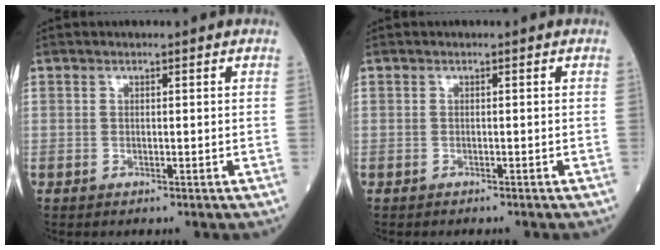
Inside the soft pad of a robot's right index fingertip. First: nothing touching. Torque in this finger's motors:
{"motor_torque": [-0.12, 0.13, 0.04, -0.01]}